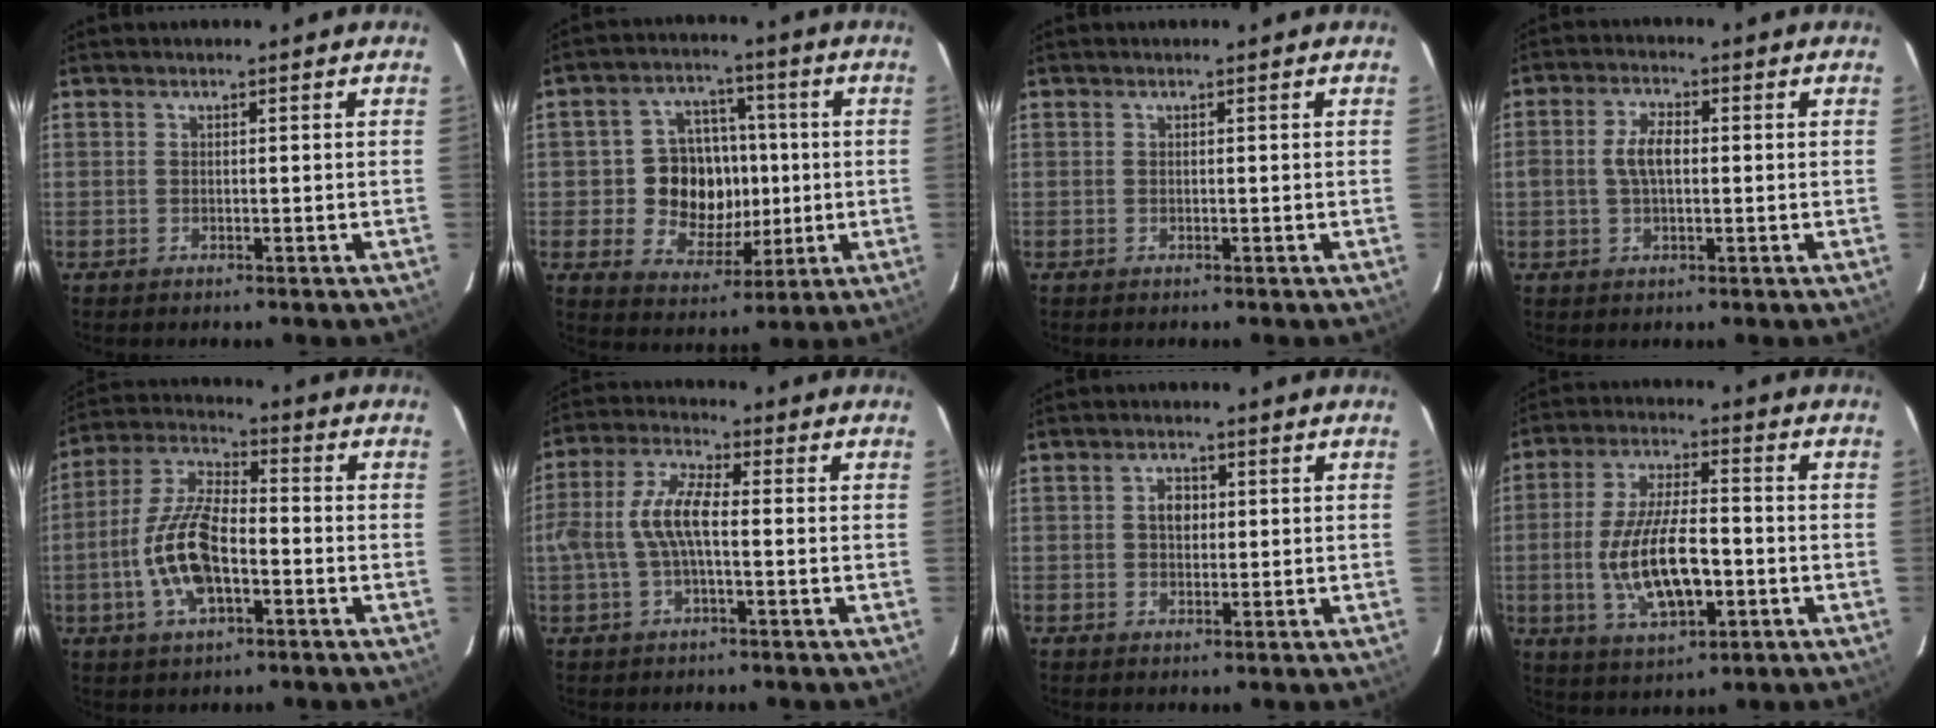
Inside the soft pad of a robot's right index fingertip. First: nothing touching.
{"total": 11.9, "force": [-0.5, 10.4, 5.7], "torque": [-0.126, 0.020, 0.000]}
{"total": 0.0}
{"total": 5.1, "force": [0.1, 2.6, 4.3], "torque": [-0.086, 0.009, 0.003]}
{"total": 13.3, "force": [-3.8, 5.7, 11.4], "torque": [-0.242, 0.004, -0.072]}
{"total": 8.4, "force": [-0.8, 2.7, 7.9], "torque": [-0.168, 0.012, -0.014]}
{"total": 2.9, "force": [0.4, 2.2, 1.8], "torque": [-0.028, 0.009, 0.006]}
{"total": 14.0, "force": [-3.0, 5.3, 12.5], "torque": [-0.251, -0.008, -0.045]}